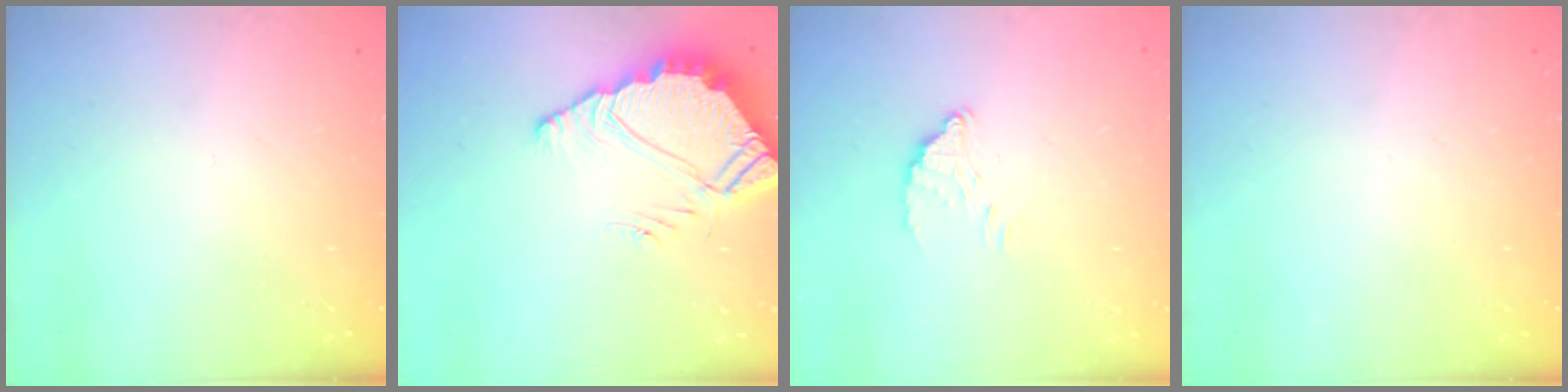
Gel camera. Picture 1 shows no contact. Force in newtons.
{"total": 7.9, "press": 7.9, "slide": 0.6}
{"total": 3.4, "press": 3.4, "slide": 0.2}
{"total": 0.0}